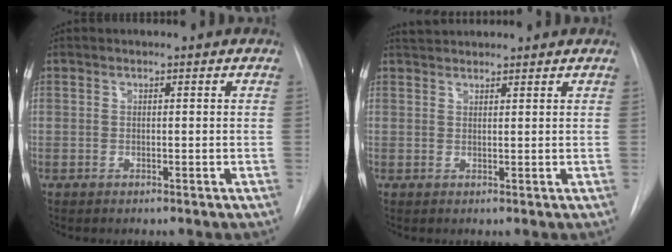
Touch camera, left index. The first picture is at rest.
{"total": 3.5, "force": [3.3, 0.6, 0.8], "torque": [-0.013, 0.033, 0.059]}